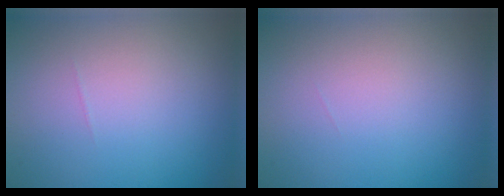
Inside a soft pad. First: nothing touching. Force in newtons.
{"total": 0.0}